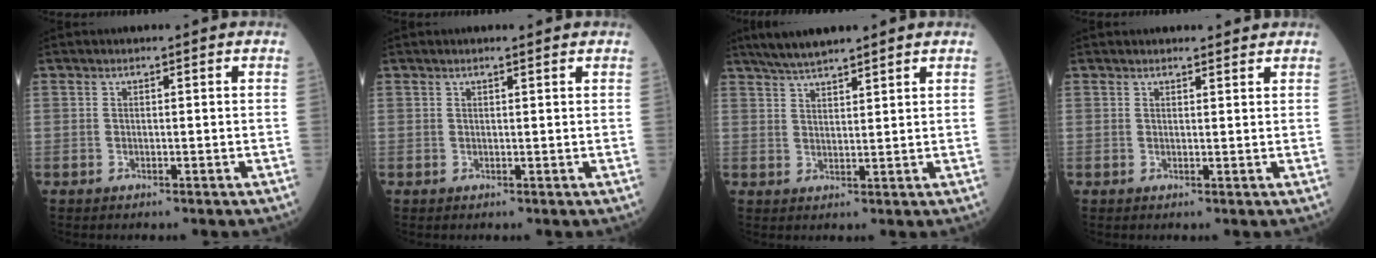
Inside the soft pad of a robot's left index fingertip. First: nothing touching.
{"total": 1.0, "force": [0.9, -0.1, 0.5], "torque": [-0.011, 0.004, 0.016]}
{"total": 5.9, "force": [5.2, 0.3, 2.8], "torque": [-0.056, 0.020, 0.097]}
{"total": 3.0, "force": [2.9, 0.7, 0.3], "torque": [-0.004, 0.006, 0.032]}